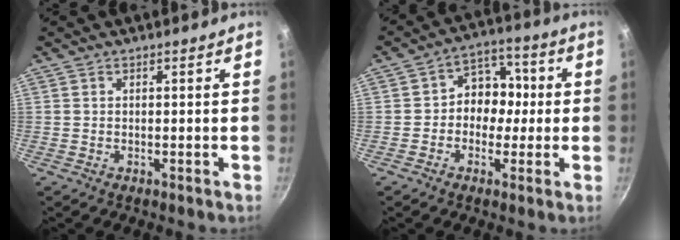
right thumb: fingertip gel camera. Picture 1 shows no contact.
{"total": 8.7, "force": [-0.5, 7.3, 4.7], "torque": [-0.008, 0.029, -0.022]}